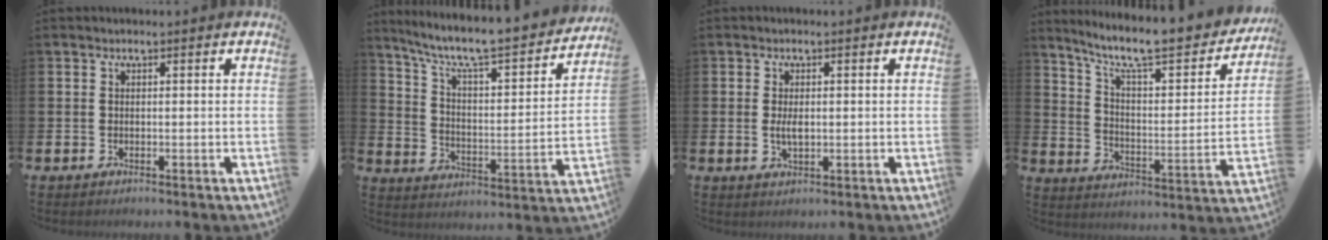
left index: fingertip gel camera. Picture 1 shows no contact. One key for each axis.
{"total": 8.2, "fx": 7.2, "fy": 1.3, "fz": 3.7, "tx": -0.098, "ty": -0.057, "tz": 0.115}
{"total": 1.7, "fx": 0.1, "fy": 0.7, "fz": 1.5, "tx": -0.021, "ty": -0.002, "tz": -0.001}
{"total": 9.9, "fx": 8.4, "fy": 2.0, "fz": 4.9, "tx": -0.109, "ty": -0.066, "tz": 0.135}